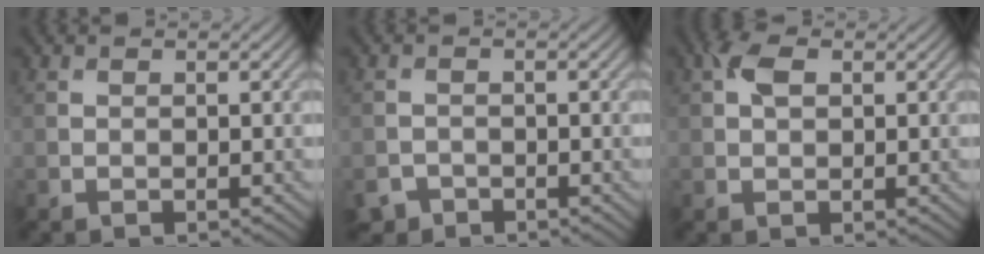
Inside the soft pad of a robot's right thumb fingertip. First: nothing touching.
{"total": 1.8, "force": [-1.4, 1.1, 0.2], "torque": [-0.002, -0.002, -0.032]}
{"total": 2.9, "force": [1.0, 1.7, 2.2], "torque": [-0.048, 0.007, 0.014]}